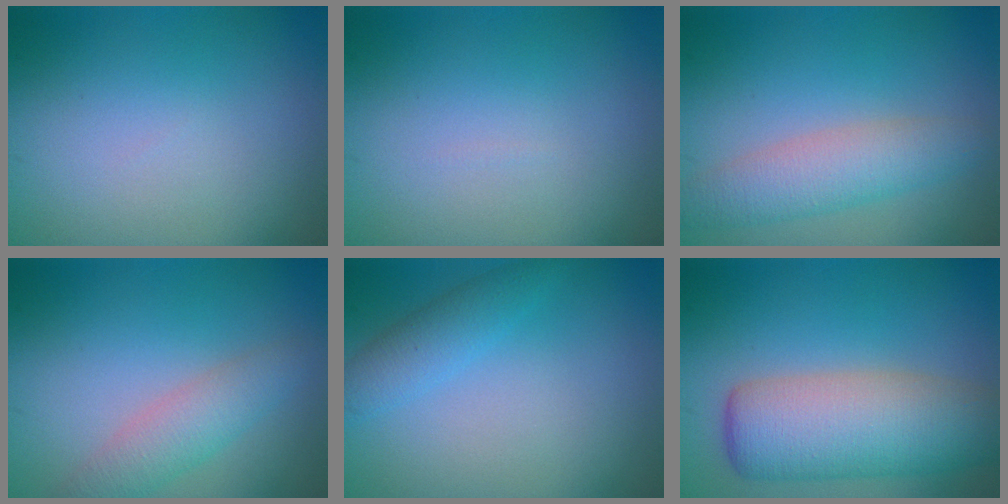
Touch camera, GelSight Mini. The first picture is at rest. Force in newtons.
{"total": 0.0}
{"total": 4.0, "press": 4.0, "slide": 0.1}
{"total": 2.9, "press": 2.9, "slide": 0.1}
{"total": 2.3, "press": 2.3, "slide": 0.1}
{"total": 8.1, "press": 8.1, "slide": 0.4}